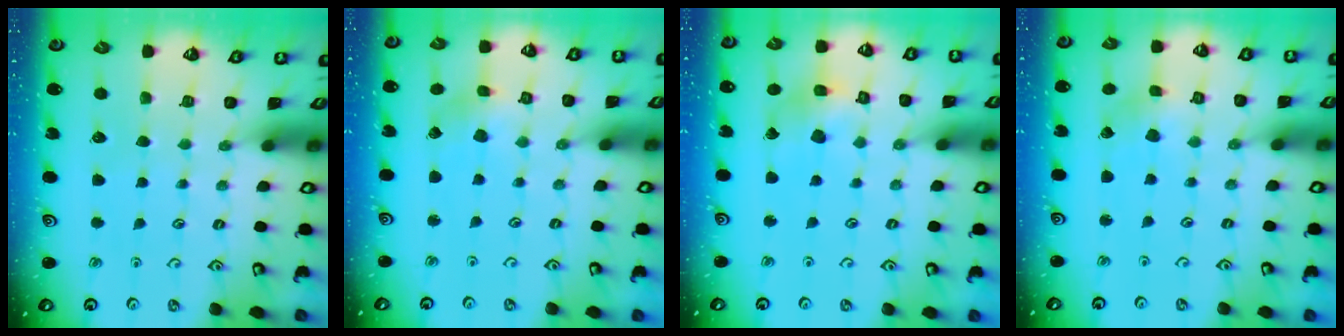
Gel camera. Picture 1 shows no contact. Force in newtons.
{"total": 1.7, "press": 1.7, "slide": 0.2}
{"total": 10.8, "press": 10.7, "slide": 1.6}
{"total": 2.3, "press": 2.3, "slide": 0.1}